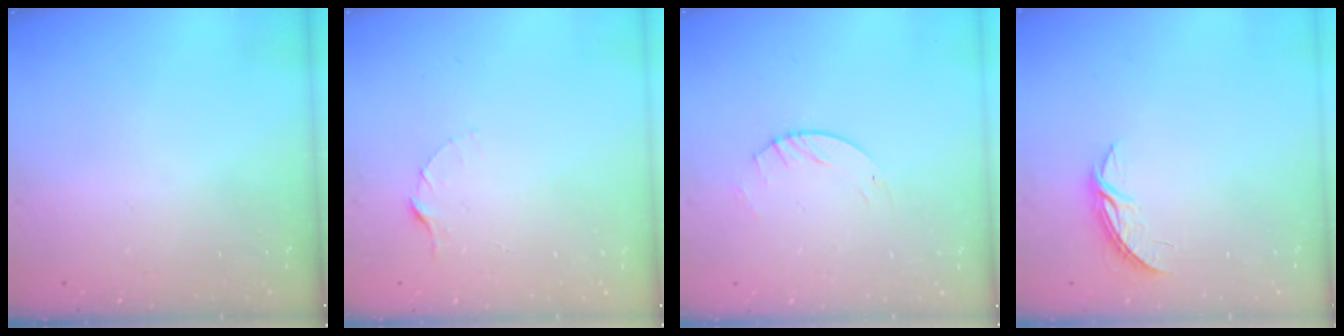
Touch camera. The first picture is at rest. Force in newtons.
{"total": 2.5, "press": 2.5, "slide": 0.3}
{"total": 2.8, "press": 2.8, "slide": 0.4}
{"total": 3.7, "press": 3.7, "slide": 0.3}